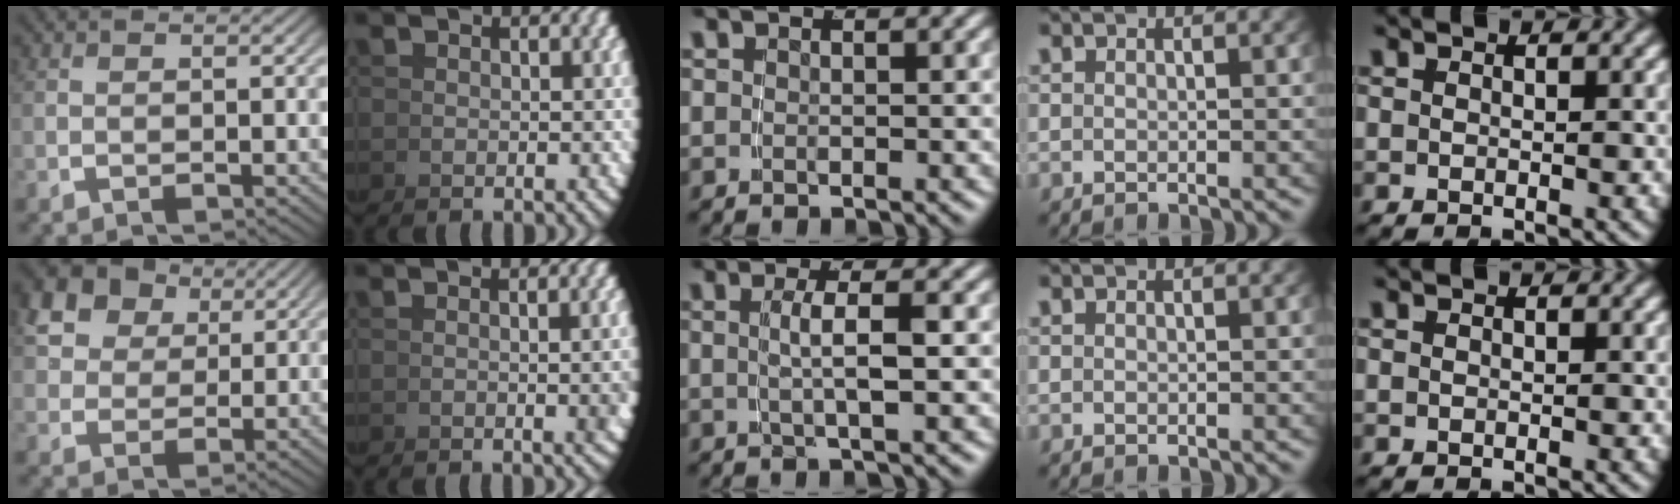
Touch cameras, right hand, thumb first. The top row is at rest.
{"thumb": {"total": 9.2, "force": [4.2, 7.1, 4.2], "torque": [-0.093, 0.001, 0.072]}, "index": {"total": 2.9, "force": [-0.2, 0.9, 2.8], "torque": [-0.024, 0.010, -0.010]}, "middle": {"total": 2.6, "force": [-0.1, -0.4, 2.6], "torque": [-0.045, 0.002, 0.002]}}